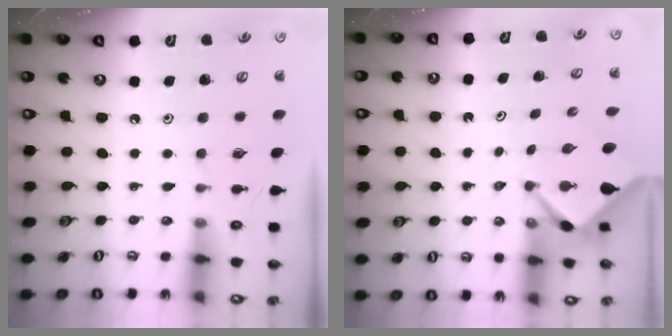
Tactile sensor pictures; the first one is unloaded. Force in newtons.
{"total": 2.4, "press": 2.4, "slide": 0.3}